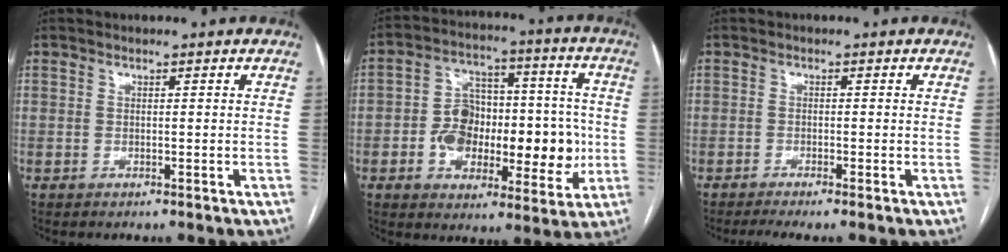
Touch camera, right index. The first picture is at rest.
{"total": 15.2, "force": [-2.3, 9.1, 12.0], "torque": [-0.184, 0.044, -0.024]}
{"total": 3.0, "force": [-2.2, -0.1, 2.1], "torque": [-0.036, -0.006, -0.041]}